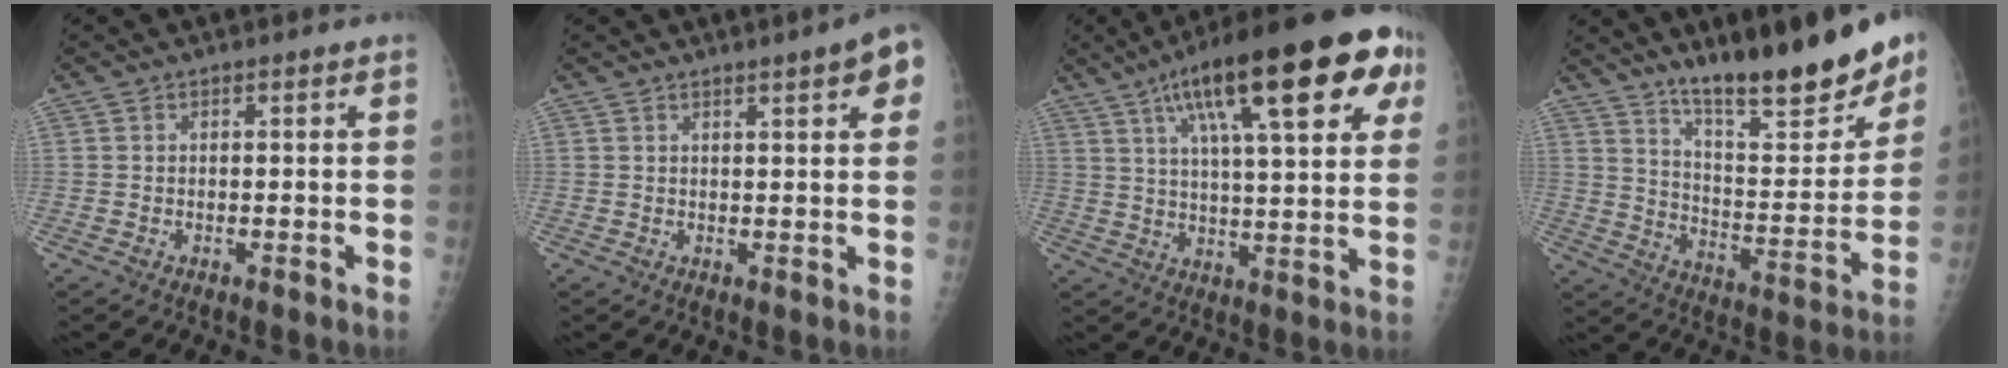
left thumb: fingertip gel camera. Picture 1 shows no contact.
{"total": 5.9, "force": [3.0, 1.1, 4.9], "torque": [-0.051, -0.004, 0.034]}
{"total": 25.9, "force": [11.8, 7.4, 21.9], "torque": [-0.314, 0.009, 0.172]}
{"total": 20.9, "force": [15.4, 4.7, 13.4], "torque": [-0.167, -0.097, 0.248]}